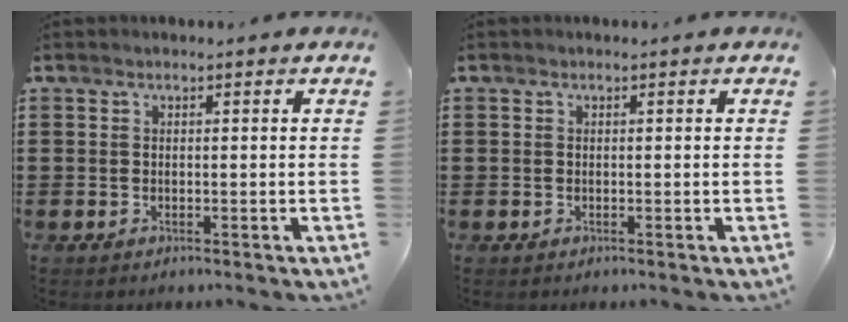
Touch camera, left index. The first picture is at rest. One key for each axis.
{"total": 0.0}